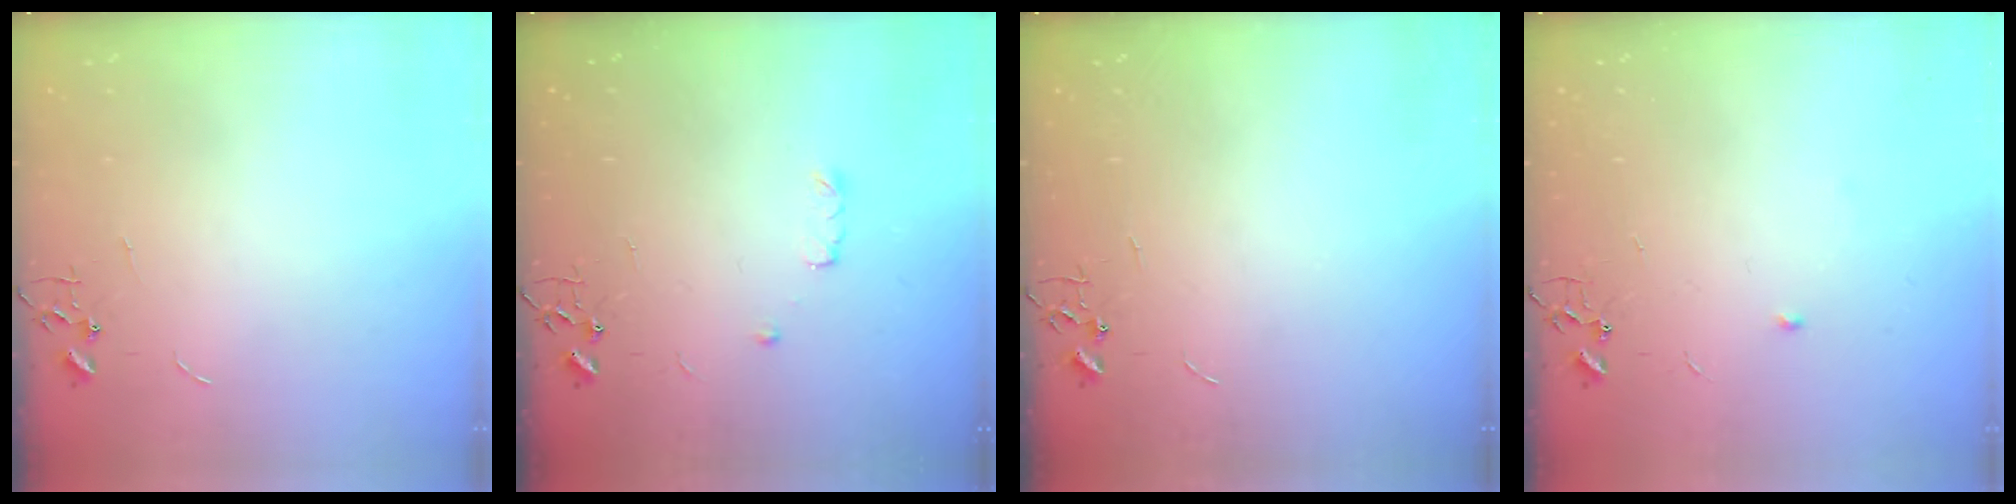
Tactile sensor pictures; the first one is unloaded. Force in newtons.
{"total": 4.5, "press": 4.5, "slide": 0.7}
{"total": 0.0}
{"total": 3.8, "press": 3.7, "slide": 0.9}